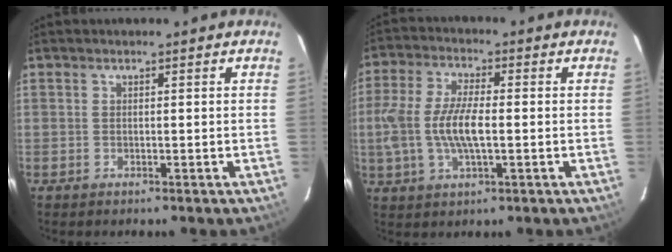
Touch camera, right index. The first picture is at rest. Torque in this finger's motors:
{"motor_torque": [1.28, 0.03, 0.66, 0.21]}